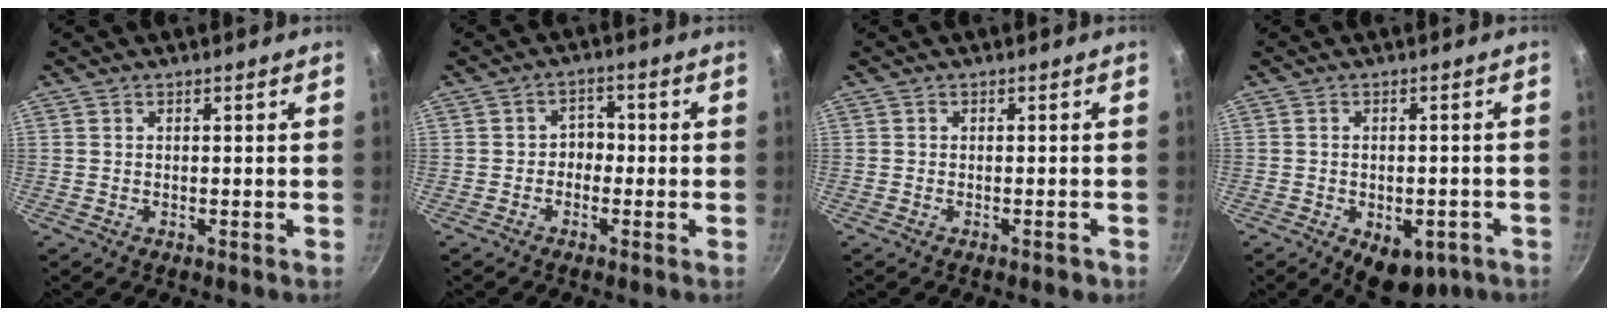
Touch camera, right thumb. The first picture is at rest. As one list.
[{"total": 3.0, "force": [-1.0, 2.4, 1.4], "torque": [0.004, 0.016, -0.021]}, {"total": 1.4, "force": [-0.9, 0.6, 0.9], "torque": [-0.009, 0.012, -0.009]}, {"total": 9.0, "force": [-3.8, 5.3, 6.2], "torque": [-0.048, 0.010, -0.038]}]